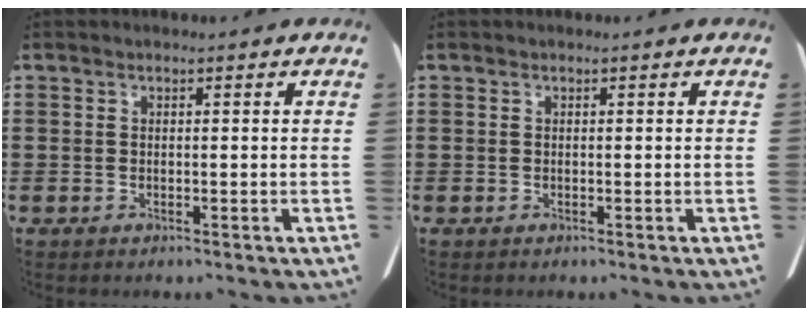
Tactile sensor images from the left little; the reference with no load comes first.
{"total": 0.0}